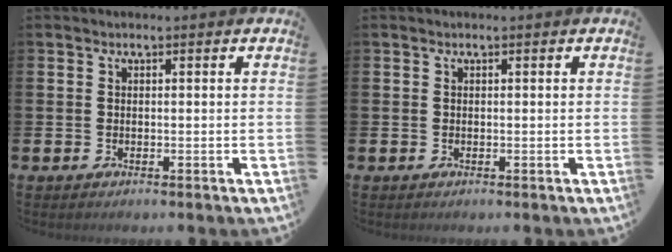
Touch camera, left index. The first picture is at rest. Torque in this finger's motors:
{"motor_torque": [0.08, -0.08, 0.04, 0.00]}